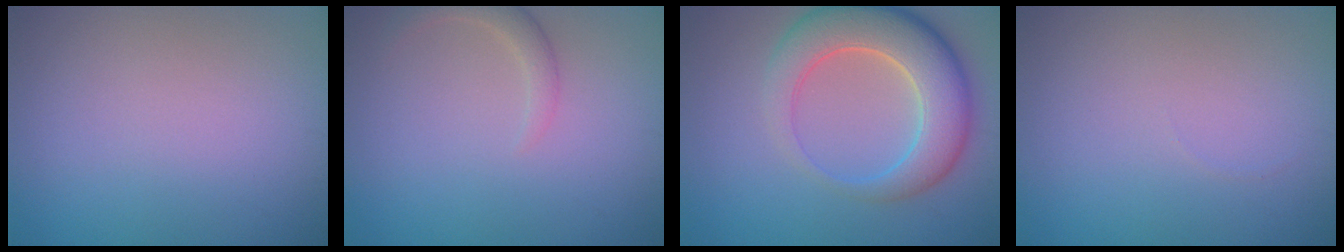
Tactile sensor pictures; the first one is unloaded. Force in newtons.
{"total": 1.9, "press": 1.9, "slide": 0.2}
{"total": 7.7, "press": 7.7, "slide": 0.6}
{"total": 0.0}